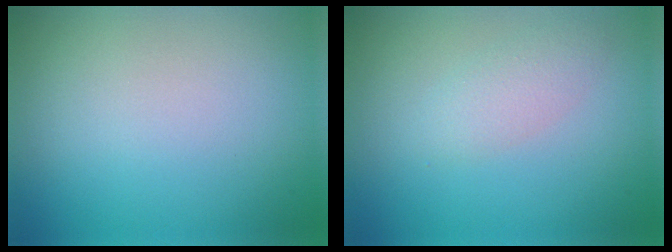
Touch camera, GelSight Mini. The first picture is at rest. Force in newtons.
{"total": 1.9, "press": 1.9, "slide": 0.0}